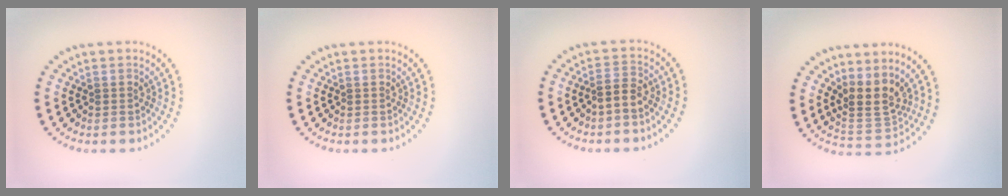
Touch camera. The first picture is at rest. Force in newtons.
{"total": 0.0}
{"total": 1.7, "press": 1.5, "slide": 0.8}
{"total": 3.4, "press": 2.7, "slide": 2.2}